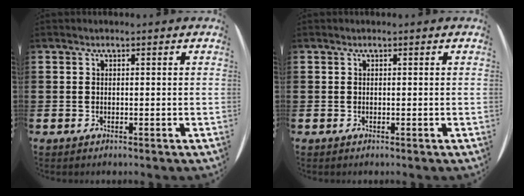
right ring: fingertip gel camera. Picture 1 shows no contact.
{"total": 0.0}